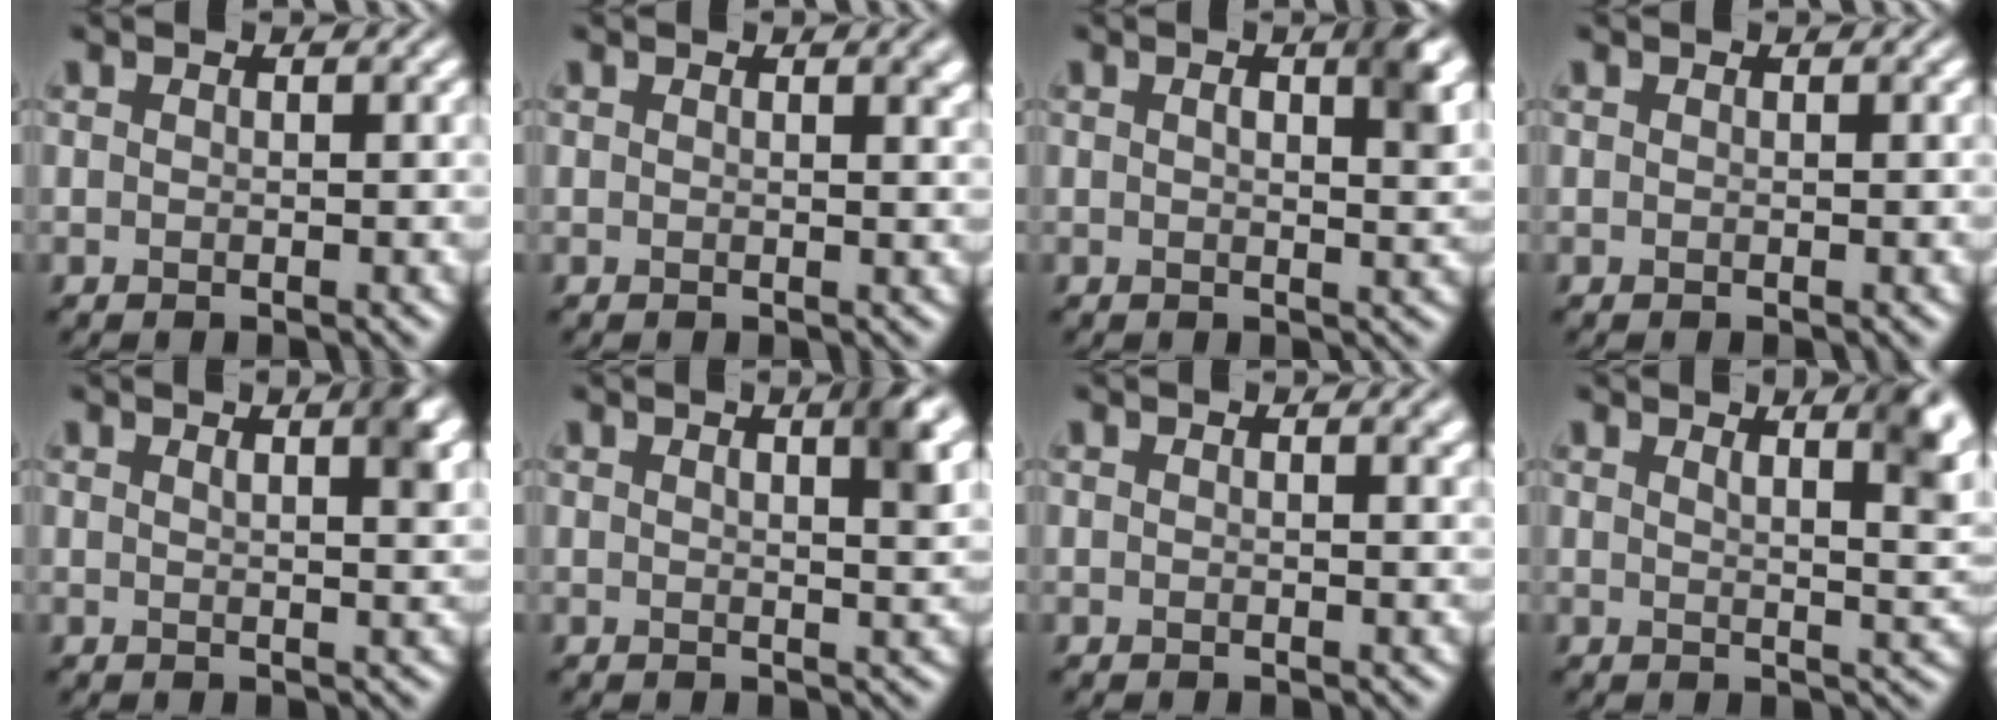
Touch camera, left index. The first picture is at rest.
{"total": 1.4, "force": [0.9, 0.5, 1.0], "torque": [-0.005, 0.003, 0.012]}
{"total": 3.8, "force": [1.2, 1.2, 3.4], "torque": [-0.046, 0.005, 0.016]}
{"total": 0.0}
{"total": 3.7, "force": [1.8, 1.2, 3.0], "torque": [-0.023, 0.008, 0.022]}
{"total": 3.9, "force": [1.7, 1.0, 3.4], "torque": [-0.036, 0.006, 0.022]}
{"total": 1.2, "force": [0.8, 0.4, 0.8], "torque": [-0.004, 0.004, 0.011]}
{"total": 5.3, "force": [2.8, 1.7, 4.2], "torque": [-0.029, 0.006, 0.035]}